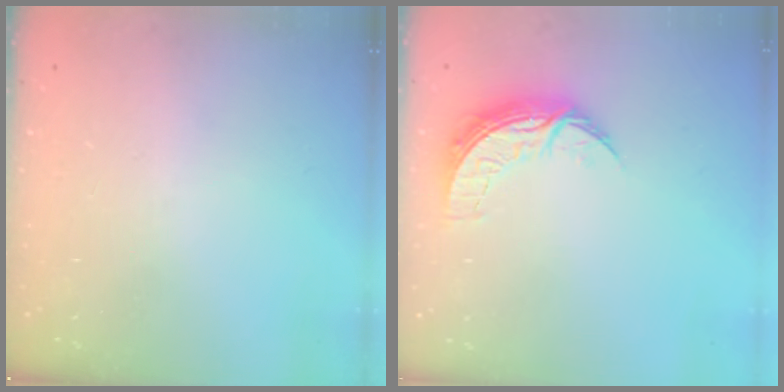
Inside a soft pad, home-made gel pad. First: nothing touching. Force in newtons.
{"total": 7.5, "press": 7.5, "slide": 0.5}